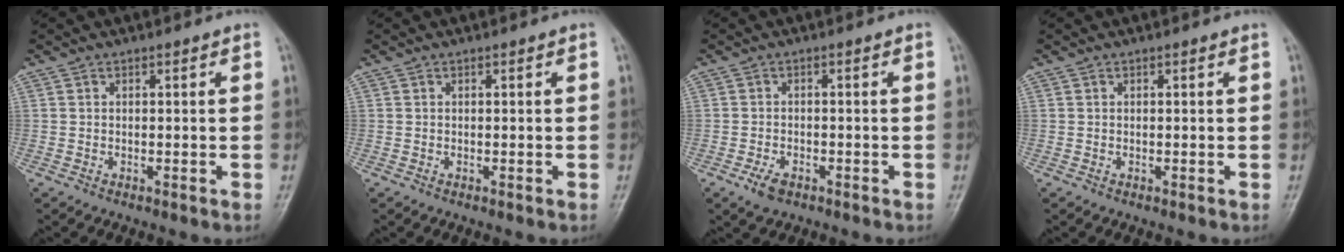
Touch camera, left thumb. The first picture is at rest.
{"total": 0.0}
{"total": 3.0, "force": [-1.9, 1.7, 1.7], "torque": [-0.035, 0.006, -0.031]}
{"total": 0.0}